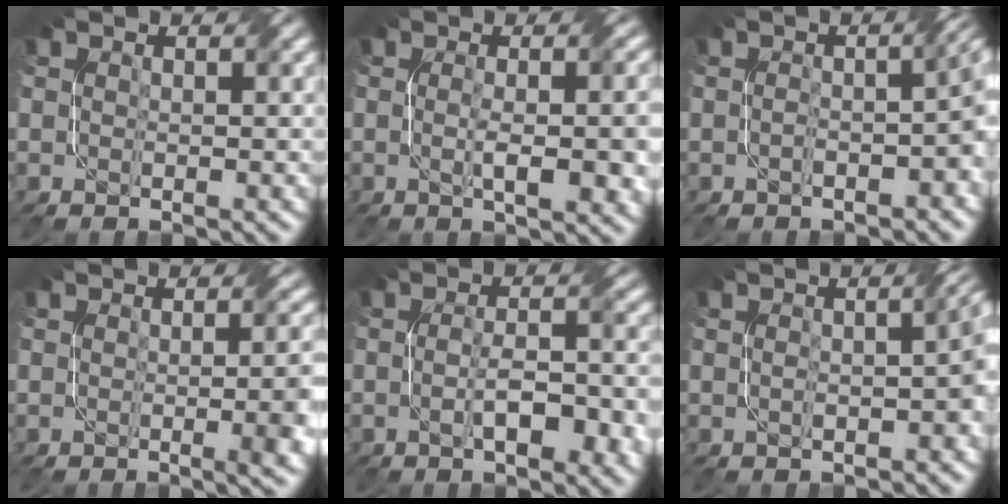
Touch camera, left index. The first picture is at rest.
{"total": 5.7, "force": [-0.6, 1.5, 5.4], "torque": [-0.068, 0.001, -0.006]}
{"total": 4.1, "force": [-1.3, 1.3, 3.6], "torque": [-0.053, 0.008, -0.024]}
{"total": 6.5, "force": [-0.7, 2.4, 6.0], "torque": [-0.039, 0.001, -0.005]}
{"total": 5.3, "force": [-1.4, 1.4, 4.9], "torque": [-0.087, -0.002, -0.022]}
{"total": 3.8, "force": [-0.3, 0.9, 3.6], "torque": [-0.053, 0.005, -0.002]}